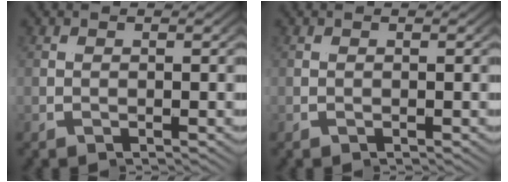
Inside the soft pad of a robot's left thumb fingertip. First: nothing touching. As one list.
[{"total": 0.0}]